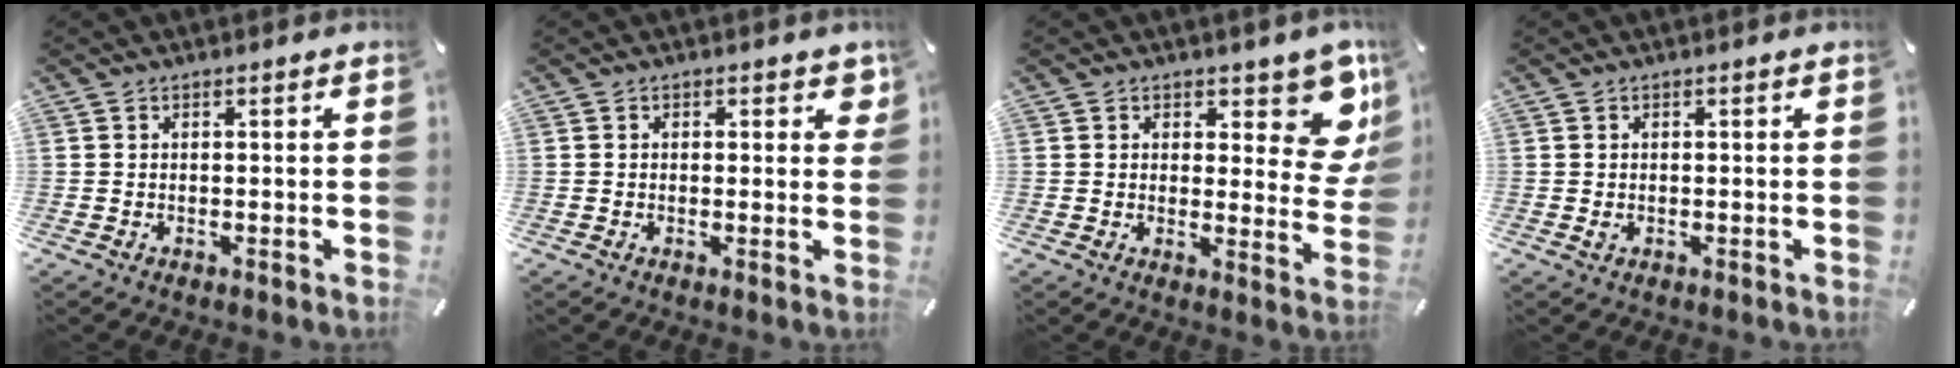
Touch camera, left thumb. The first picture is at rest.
{"total": 2.5, "force": [0.8, 1.6, 1.7], "torque": [-0.005, -0.005, 0.005]}
{"total": 10.8, "force": [6.7, 5.0, 6.8], "torque": [-0.056, -0.054, 0.114]}
{"total": 0.9, "force": [-0.2, 0.7, 0.6], "torque": [-0.011, 0.002, -0.004]}